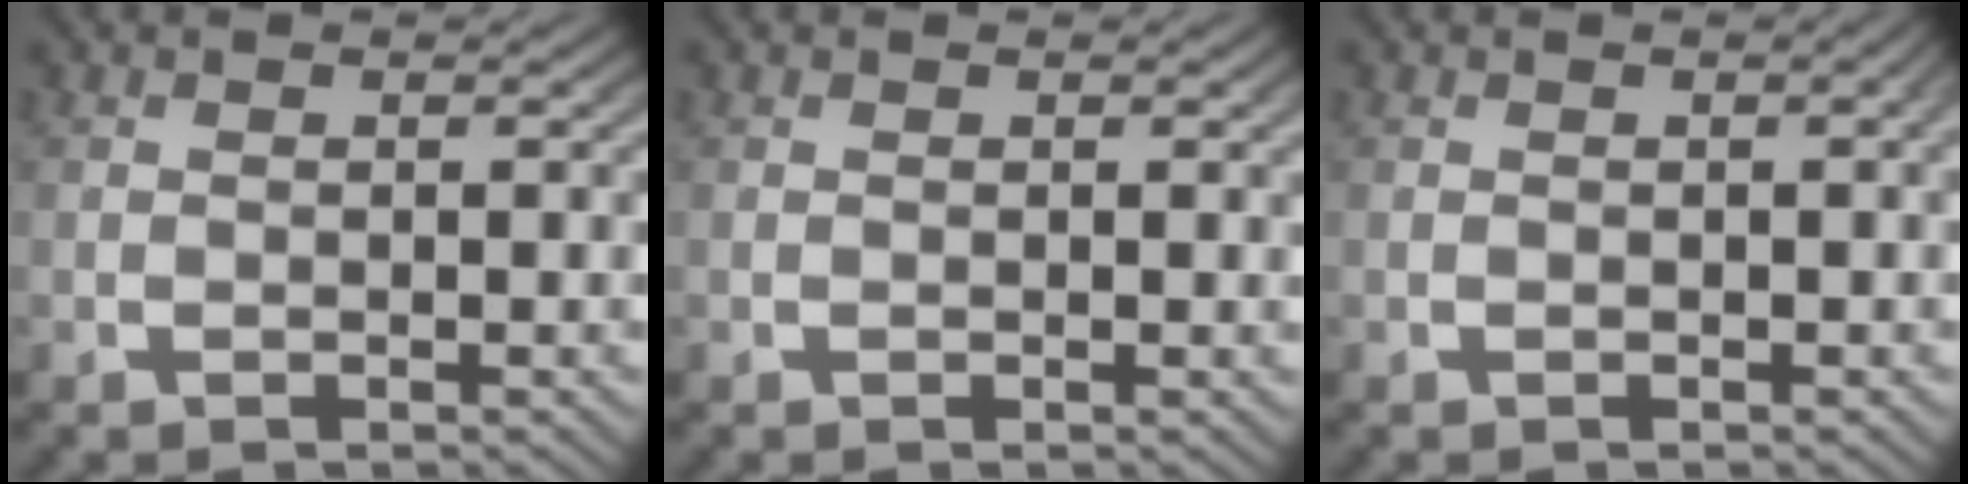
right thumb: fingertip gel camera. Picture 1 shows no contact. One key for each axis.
{"total": 0.0}
{"total": 0.7, "fx": -0.1, "fy": 0.1, "fz": 0.7, "tx": -0.009, "ty": 0.006, "tz": -0.002}